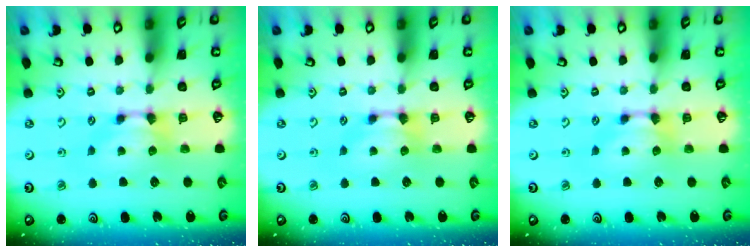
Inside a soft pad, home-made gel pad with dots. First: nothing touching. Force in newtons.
{"total": 0.0}
{"total": 0.0}